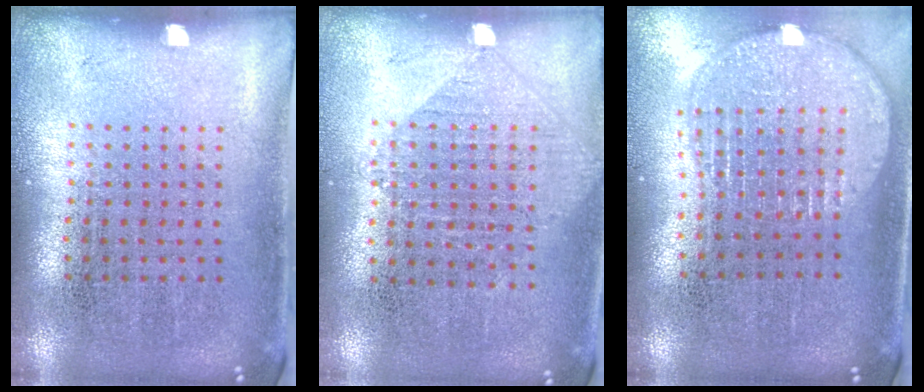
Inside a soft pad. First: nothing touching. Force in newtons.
{"total": 0.5, "press": 0.5, "slide": 0.2}
{"total": 1.9, "press": 1.6, "slide": 1.1}